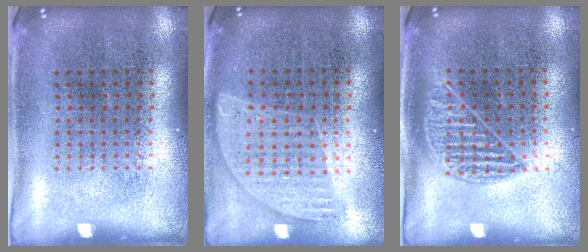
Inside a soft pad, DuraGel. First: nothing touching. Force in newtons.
{"total": 0.8, "press": 0.8, "slide": 0.3}
{"total": 1.0, "press": 0.8, "slide": 0.6}